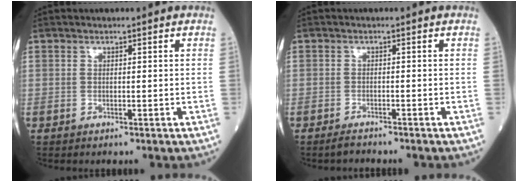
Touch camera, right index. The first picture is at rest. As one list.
[{"total": 1.5, "force": [-1.5, 0.1, 0.2], "torque": [-0.009, -0.004, -0.025]}]